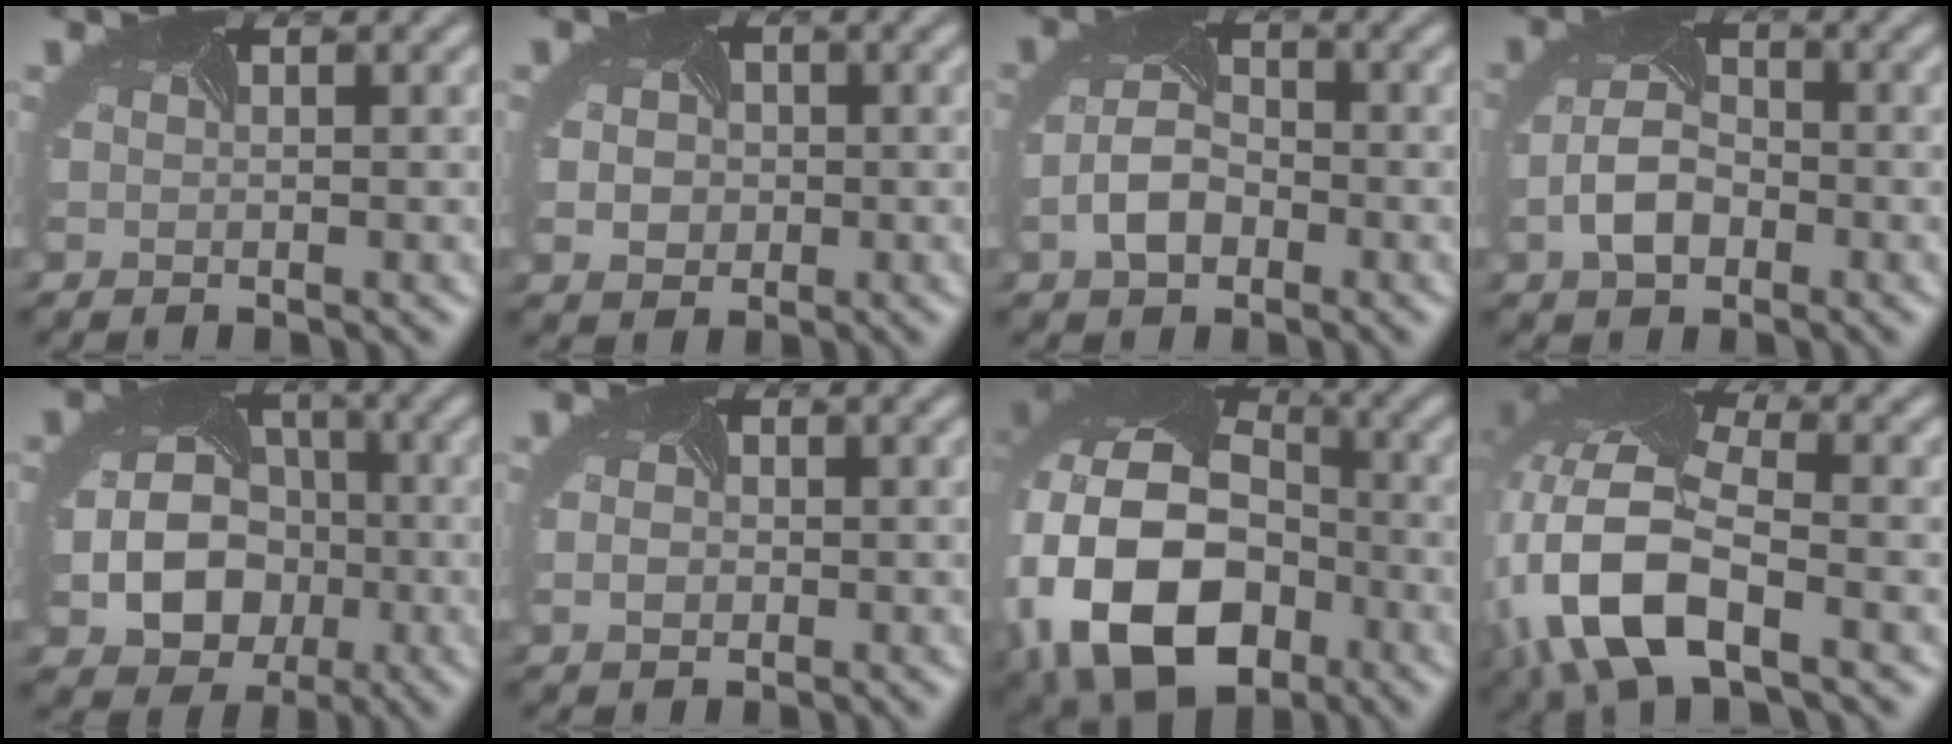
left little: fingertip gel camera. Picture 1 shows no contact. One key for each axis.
{"total": 5.4, "fx": 0.3, "fy": 4.2, "fz": 3.3, "tx": -0.046, "ty": 0.009, "tz": -0.011}
{"total": 3.6, "fx": -1.4, "fy": 2.2, "fz": 2.4, "tx": -0.058, "ty": -0.004, "tz": -0.031}
{"total": 4.1, "fx": -1.4, "fy": 2.6, "fz": 2.9, "tx": -0.071, "ty": -0.005, "tz": -0.029}
{"total": 8.6, "fx": -2.0, "fy": 6.9, "fz": 4.7, "tx": -0.071, "ty": -0.030, "tz": -0.041}
{"total": 1.6, "fx": -0.2, "fy": 1.2, "fz": 1.1, "tx": -0.018, "ty": -0.001, "tz": -0.006}
{"total": 18.6, "fx": -4.7, "fy": 13.3, "fz": 12.1, "tx": -0.262, "ty": -0.018, "tz": -0.080}
{"total": 12.0, "fx": -4.0, "fy": 5.6, "fz": 9.8, "tx": -0.222, "ty": 0.003, "tz": -0.080}